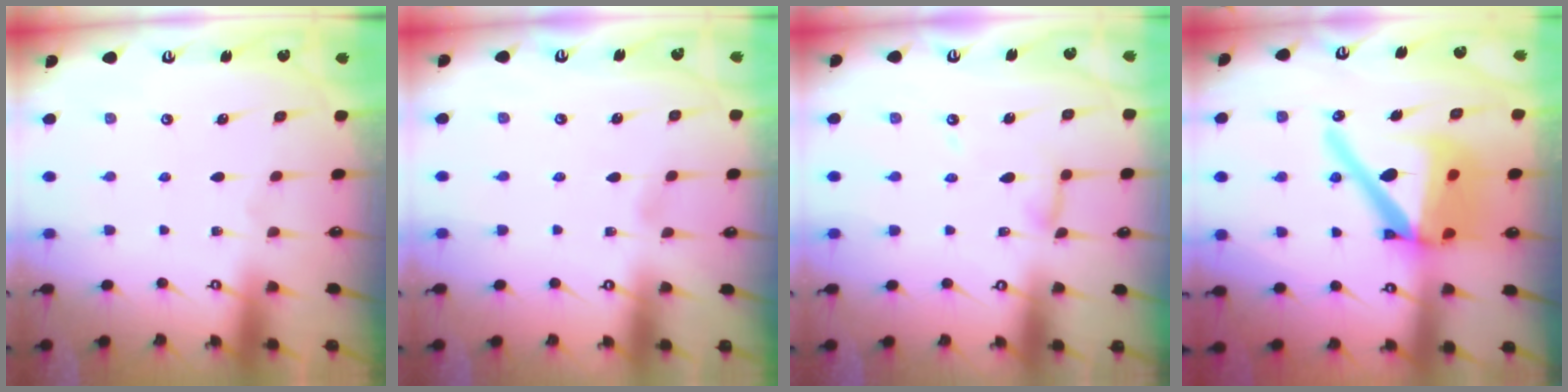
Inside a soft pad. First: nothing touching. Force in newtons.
{"total": 1.6, "press": 1.6, "slide": 0.2}
{"total": 5.3, "press": 5.2, "slide": 0.4}
{"total": 19.7, "press": 19.6, "slide": 2.3}